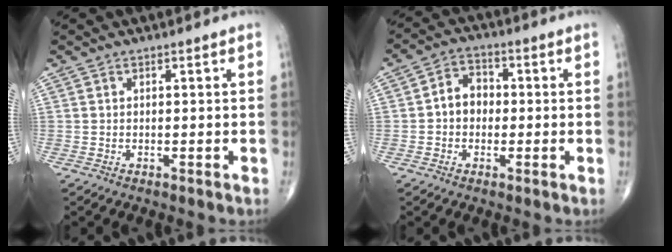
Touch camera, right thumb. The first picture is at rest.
{"total": 5.7, "force": [-0.4, 4.6, 3.3], "torque": [-0.033, 0.021, -0.019]}